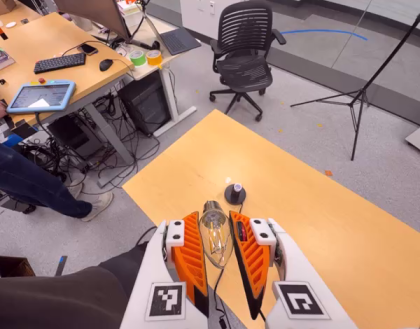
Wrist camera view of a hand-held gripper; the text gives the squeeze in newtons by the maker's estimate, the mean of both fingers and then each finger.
{"total": 13.1, "left": 13.5, "right": 12.6}